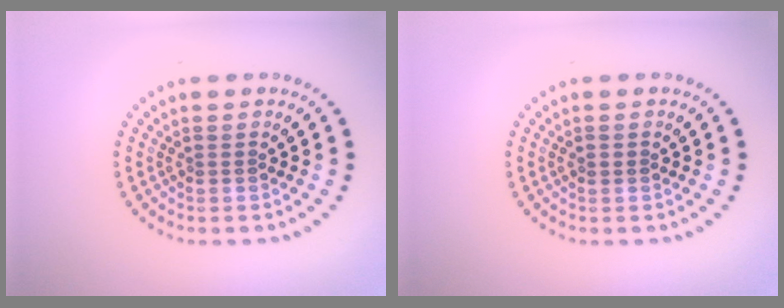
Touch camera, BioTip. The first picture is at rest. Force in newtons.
{"total": 0.7, "press": 0.7, "slide": 0.1}